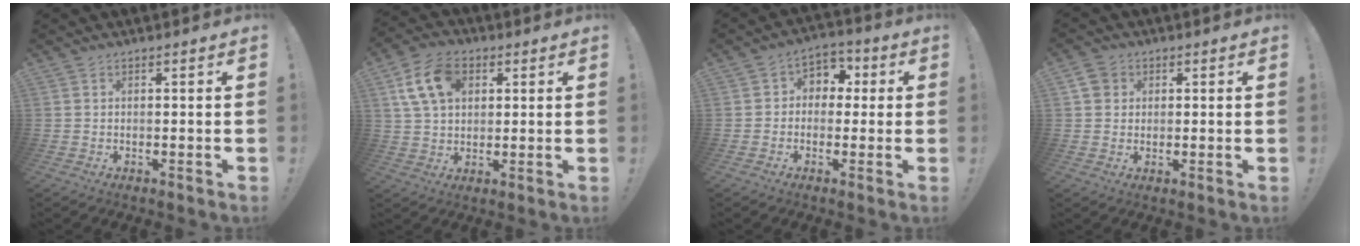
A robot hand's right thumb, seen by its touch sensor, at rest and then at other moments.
{"total": 13.4, "force": [4.9, 9.1, 8.4], "torque": [-0.151, -0.004, 0.095]}
{"total": 6.0, "force": [-0.7, 5.5, 2.2], "torque": [-0.029, 0.017, -0.010]}
{"total": 4.4, "force": [1.7, 3.9, 1.3], "torque": [-0.026, 0.004, 0.035]}